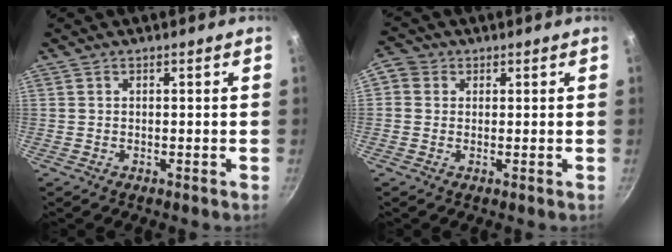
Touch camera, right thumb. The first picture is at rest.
{"total": 3.2, "force": [0.6, 3.0, 1.1], "torque": [-0.003, 0.001, -0.004]}